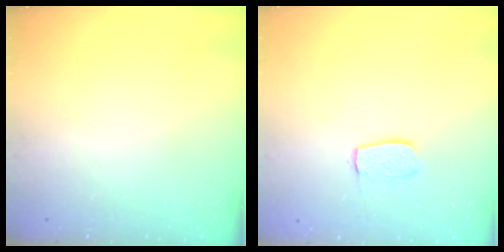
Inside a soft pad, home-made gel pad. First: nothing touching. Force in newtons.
{"total": 6.6, "press": 6.5, "slide": 0.4}